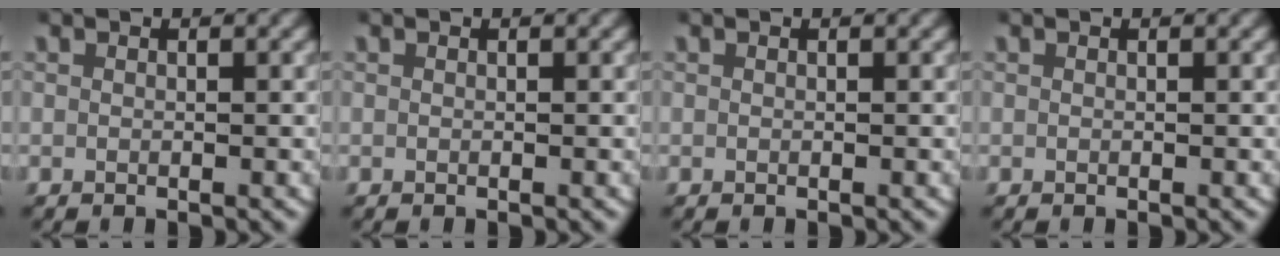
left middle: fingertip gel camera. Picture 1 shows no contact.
{"total": 0.0}
{"total": 0.0}
{"total": 0.0}